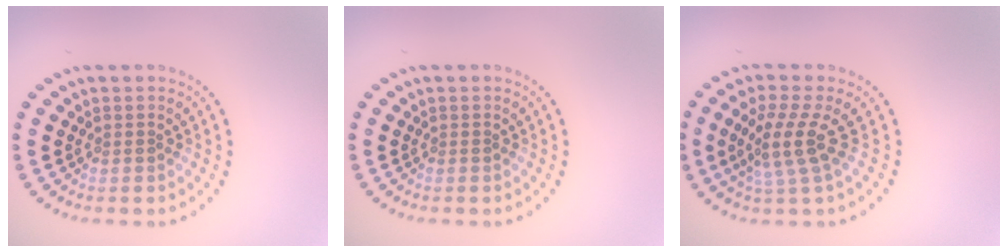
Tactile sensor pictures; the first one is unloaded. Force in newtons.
{"total": 0.0}
{"total": 3.6, "press": 2.7, "slide": 2.4}